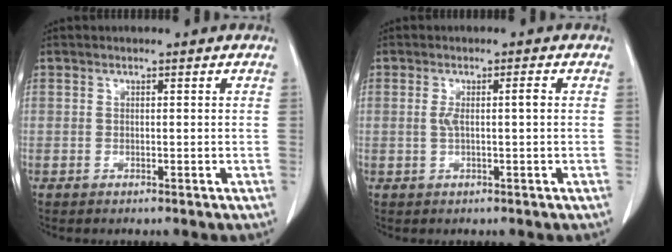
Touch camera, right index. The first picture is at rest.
{"total": 2.6, "force": [0.1, 0.2, 2.6], "torque": [-0.051, 0.008, 0.005]}